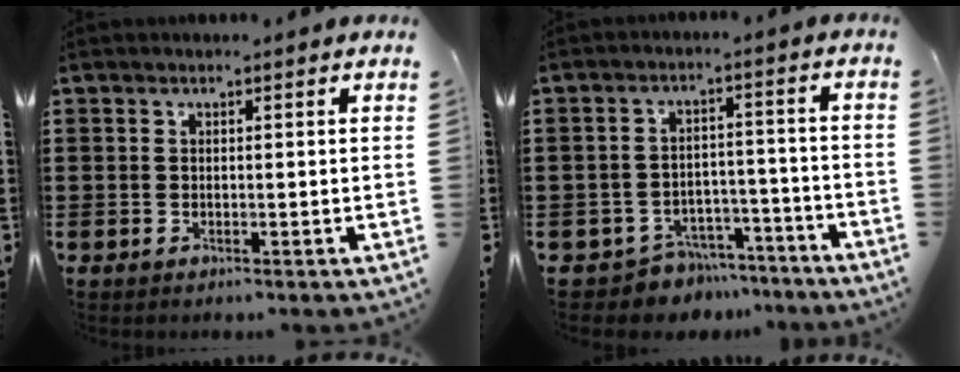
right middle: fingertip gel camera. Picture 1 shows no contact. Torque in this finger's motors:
{"motor_torque": [-0.11, -0.14, 0.03, 0.00]}